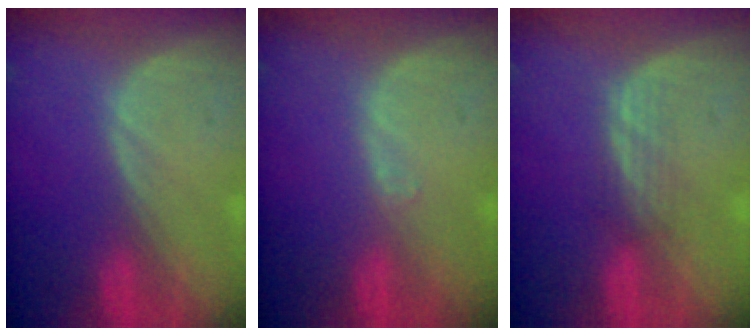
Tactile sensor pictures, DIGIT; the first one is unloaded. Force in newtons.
{"total": 0.6, "press": 0.5, "slide": 0.4}
{"total": 2.4, "press": 2.3, "slide": 0.5}